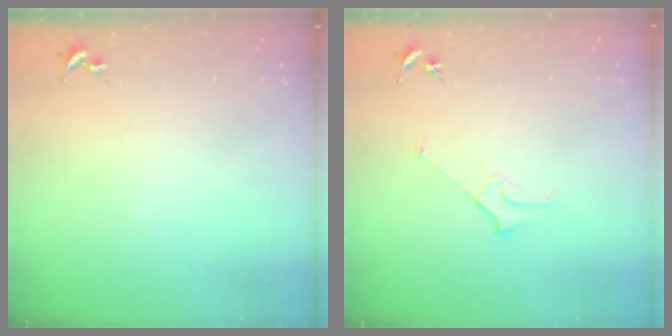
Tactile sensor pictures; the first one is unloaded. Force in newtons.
{"total": 2.3, "press": 2.3, "slide": 0.2}